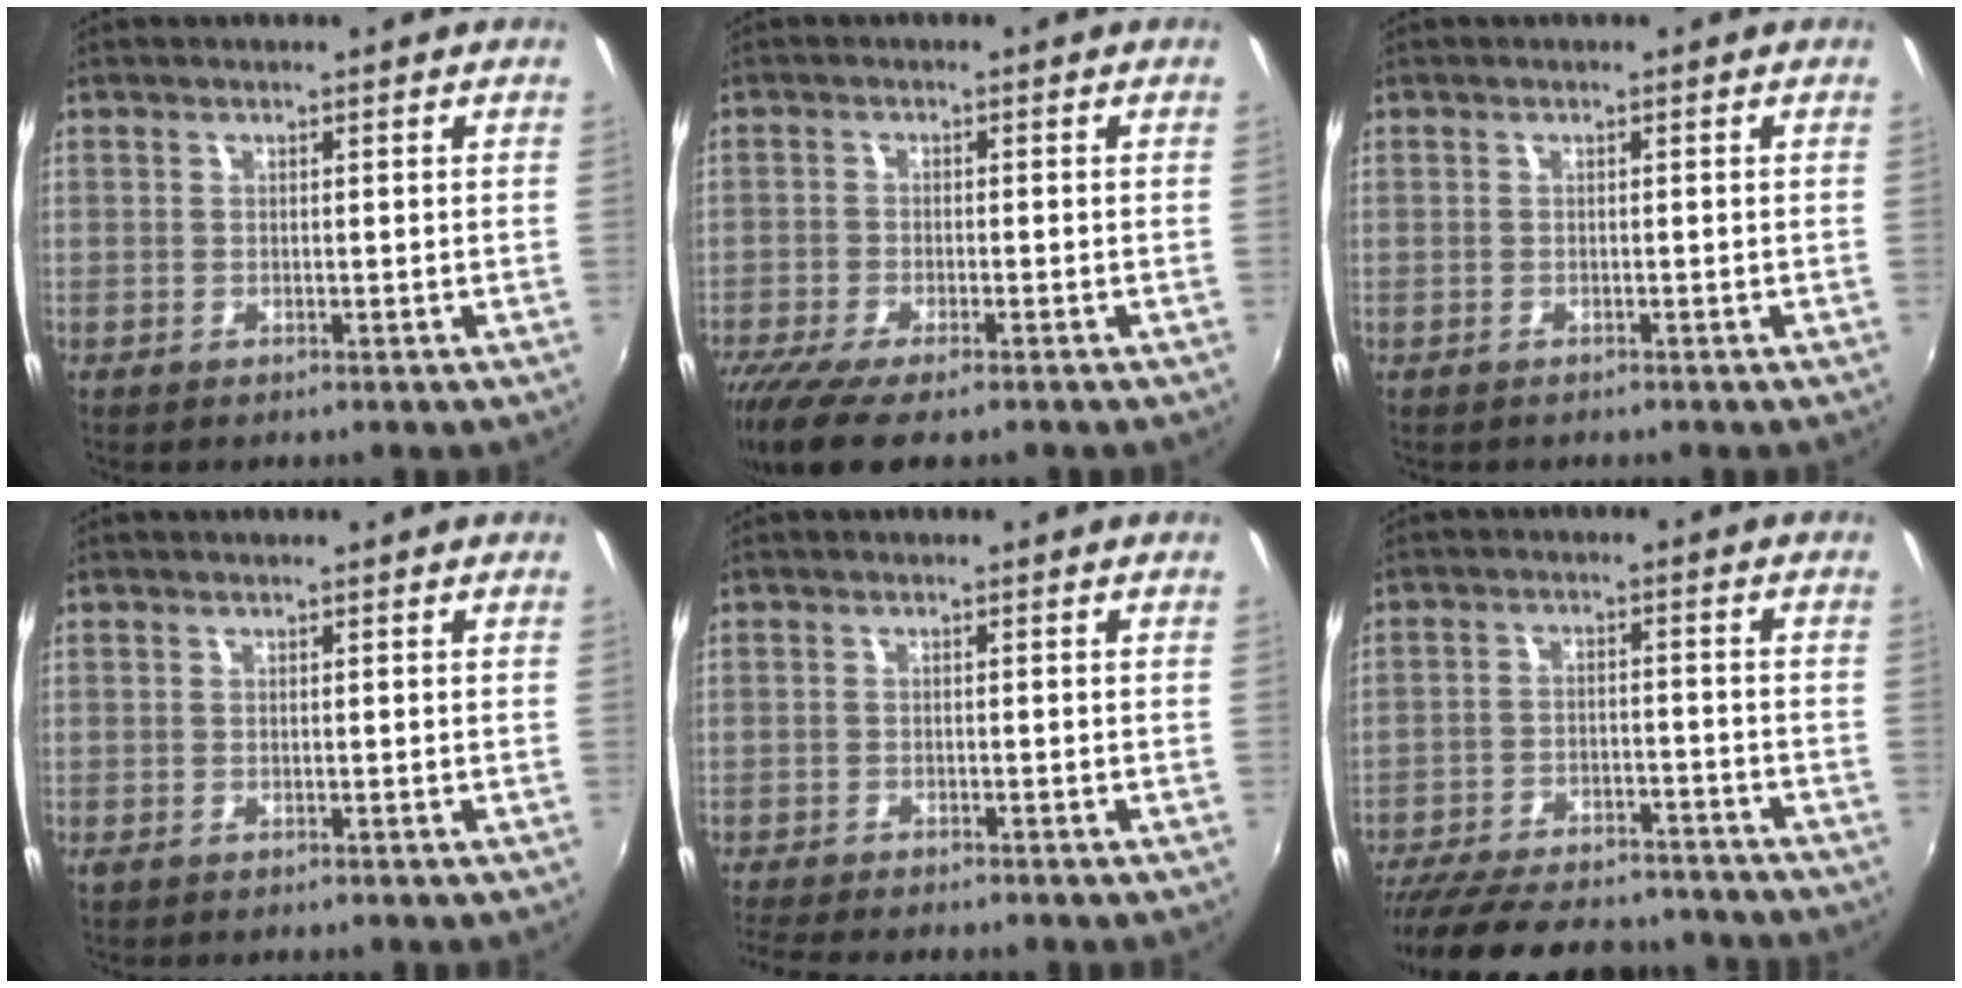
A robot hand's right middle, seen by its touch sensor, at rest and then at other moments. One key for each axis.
{"total": 10.1, "fx": -7.6, "fy": 2.3, "fz": 6.3, "tx": -0.148, "ty": -0.045, "tz": -0.137}
{"total": 0.5, "fx": -0.5, "fy": 0.2, "fz": 0.0, "tx": -0.004, "ty": 0.000, "tz": -0.008}
{"total": 0.0}
{"total": 6.0, "fx": -5.4, "fy": 0.5, "fz": 2.5, "tx": -0.065, "ty": -0.023, "tz": -0.091}
{"total": 23.4, "fx": -20.1, "fy": 7.4, "fz": 9.5, "tx": -0.202, "ty": -0.007, "tz": -0.277}